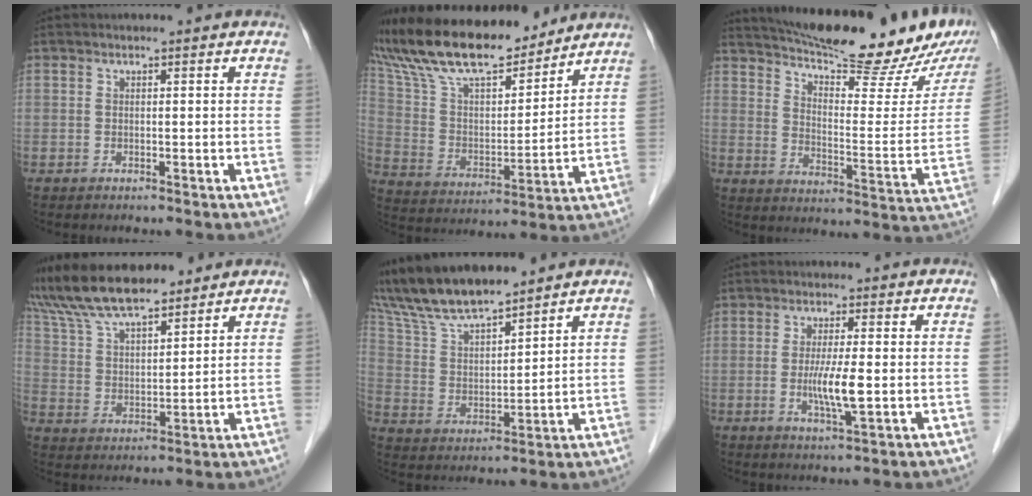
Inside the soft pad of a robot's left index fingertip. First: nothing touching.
{"total": 20.0, "force": [17.5, 4.5, 8.7], "torque": [-0.171, 0.017, 0.312]}
{"total": 25.3, "force": [21.3, 2.8, 13.3], "torque": [-0.204, -0.045, 0.285]}
{"total": 14.3, "force": [12.5, 3.3, 6.1], "torque": [-0.125, 0.031, 0.238]}
{"total": 12.5, "force": [11.4, 1.2, 5.1], "torque": [-0.112, 0.010, 0.226]}
{"total": 5.0, "force": [-0.7, 0.1, 5.0], "torque": [-0.099, -0.015, -0.013]}